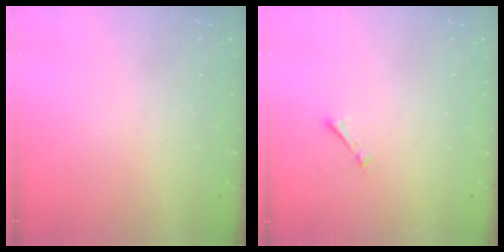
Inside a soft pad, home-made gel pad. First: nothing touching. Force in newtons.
{"total": 0.6, "press": 0.6, "slide": 0.2}